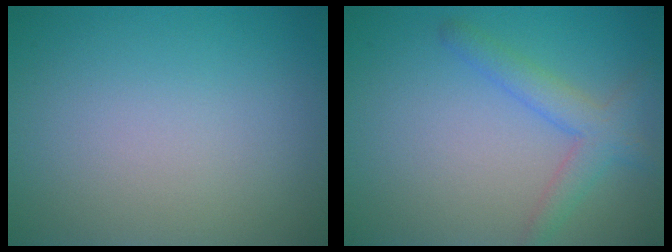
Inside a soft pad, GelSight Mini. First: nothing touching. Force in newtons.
{"total": 3.0, "press": 3.0, "slide": 0.1}